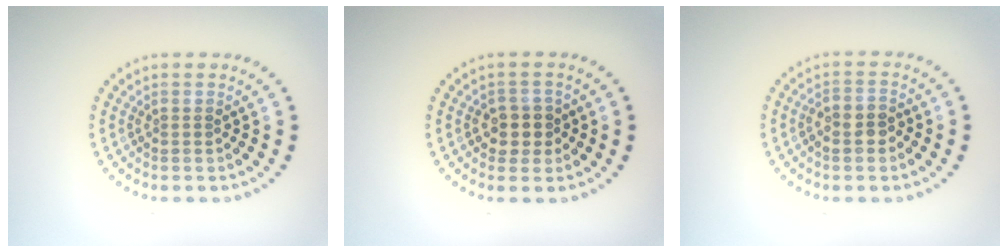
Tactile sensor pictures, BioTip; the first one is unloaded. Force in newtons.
{"total": 2.5, "press": 2.3, "slide": 0.9}
{"total": 2.3, "press": 2.2, "slide": 0.8}